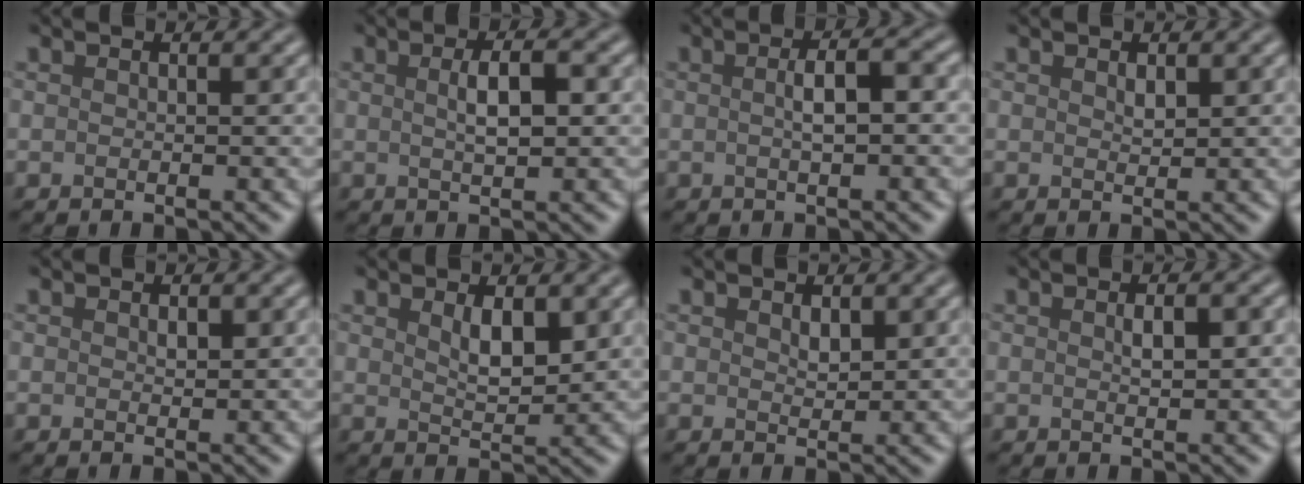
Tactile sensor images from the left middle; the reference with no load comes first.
{"total": 2.9, "force": [0.4, 0.8, 2.7], "torque": [-0.051, 0.004, 0.008]}
{"total": 2.7, "force": [0.0, 0.6, 2.6], "torque": [-0.045, 0.004, 0.001]}
{"total": 0.9, "force": [0.5, 0.5, 0.6], "torque": [-0.013, -0.002, 0.010]}
{"total": 0.7, "force": [0.3, 0.4, 0.5], "torque": [-0.009, -0.002, 0.004]}
{"total": 2.6, "force": [1.1, 1.1, 2.1], "torque": [-0.038, -0.005, 0.023]}
{"total": 1.3, "force": [0.6, 0.7, 0.8], "torque": [-0.014, -0.001, 0.015]}
{"total": 1.6, "force": [0.3, 0.5, 1.5], "torque": [-0.027, 0.001, 0.006]}